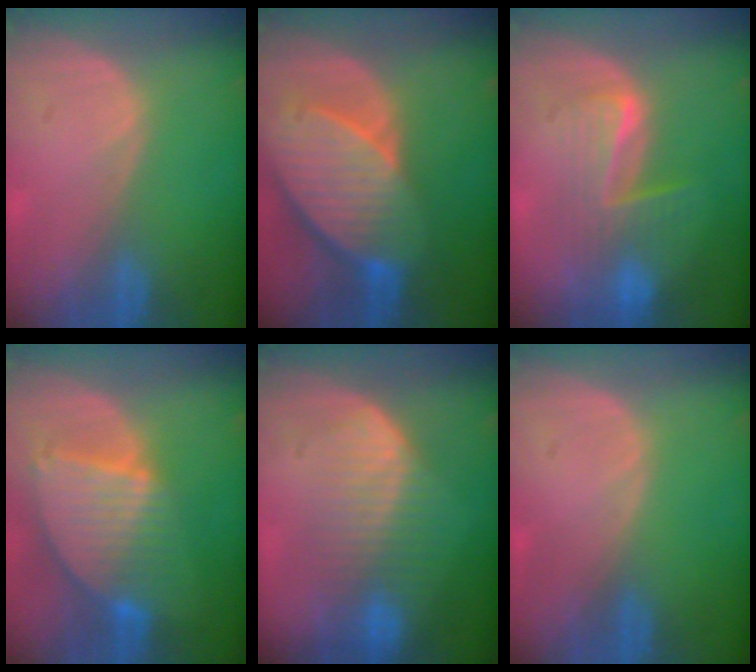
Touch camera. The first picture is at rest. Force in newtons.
{"total": 10.7, "press": 9.4, "slide": 5.1}
{"total": 6.5, "press": 6.4, "slide": 1.2}
{"total": 9.1, "press": 7.8, "slide": 4.7}
{"total": 7.7, "press": 7.4, "slide": 2.2}
{"total": 0.0}